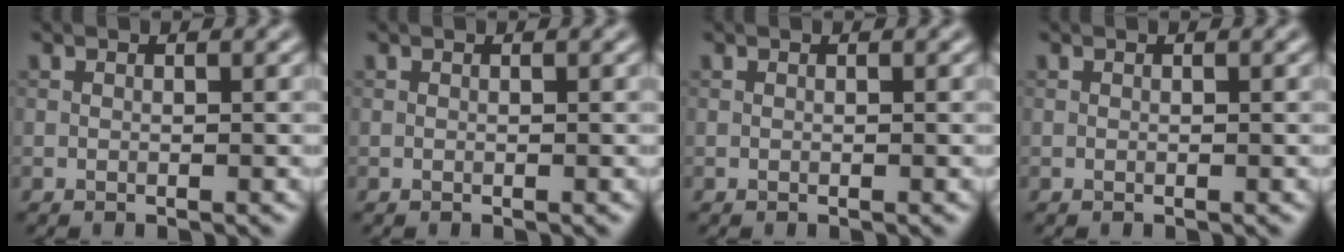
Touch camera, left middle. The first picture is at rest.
{"total": 0.0}
{"total": 0.0}
{"total": 0.0}